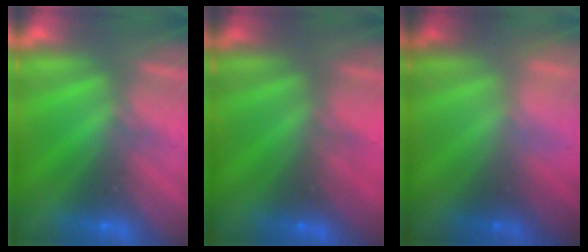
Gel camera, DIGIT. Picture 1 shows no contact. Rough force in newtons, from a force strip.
{"total": 2.1}
{"total": 2.4}